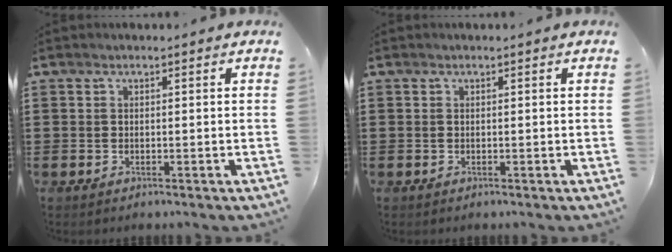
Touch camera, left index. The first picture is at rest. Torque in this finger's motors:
{"motor_torque": [0.00, 0.00, 0.00, 0.00]}